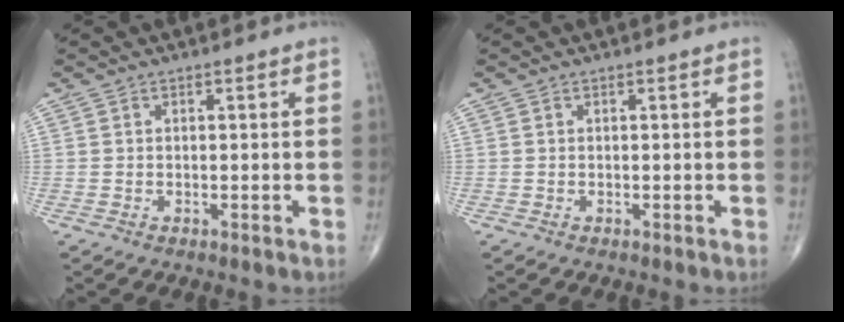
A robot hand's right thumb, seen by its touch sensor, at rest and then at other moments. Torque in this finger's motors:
{"motor_torque": [0.00, 0.00, 0.01, 0.01, 0.01]}